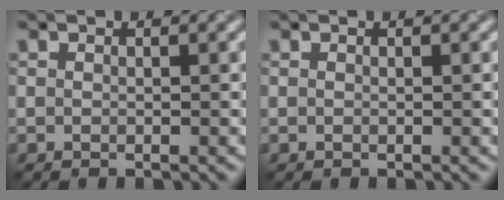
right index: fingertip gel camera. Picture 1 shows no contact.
{"total": 0.0}